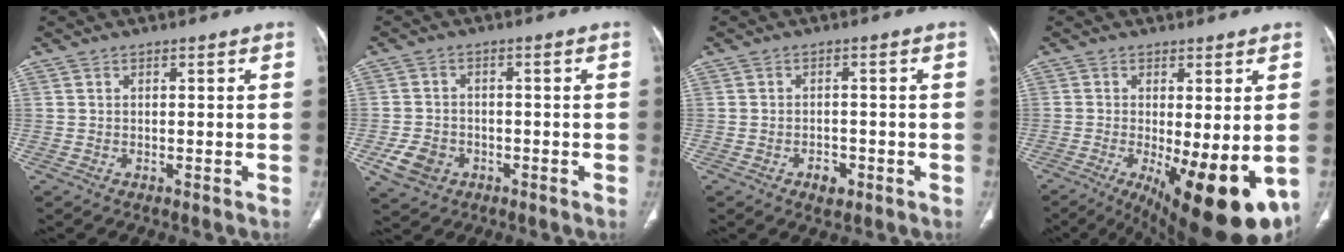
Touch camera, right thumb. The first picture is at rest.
{"total": 5.7, "force": [-2.3, 4.6, 2.6], "torque": [-0.045, 0.011, -0.034]}
{"total": 2.9, "force": [-1.5, 1.9, 1.7], "torque": [-0.017, 0.005, -0.017]}
{"total": 17.6, "force": [-5.2, 5.9, 15.8], "torque": [-0.188, -0.029, -0.056]}